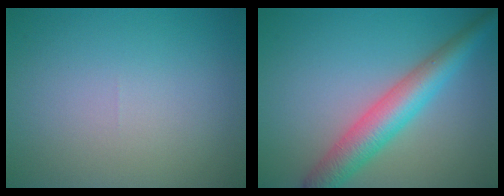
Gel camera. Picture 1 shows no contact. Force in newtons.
{"total": 5.6, "press": 5.5, "slide": 0.2}